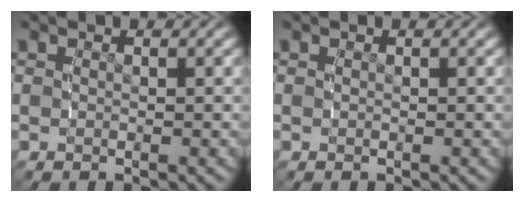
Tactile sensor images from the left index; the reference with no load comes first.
{"total": 0.0}